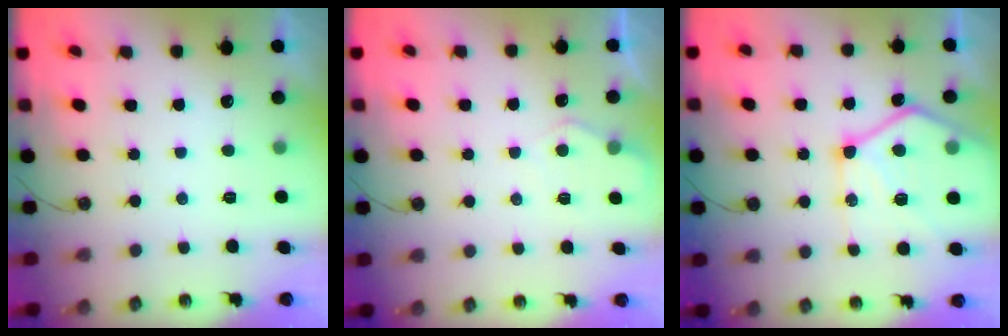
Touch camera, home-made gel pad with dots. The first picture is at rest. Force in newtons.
{"total": 5.0, "press": 4.9, "slide": 0.4}
{"total": 17.4, "press": 17.3, "slide": 1.8}